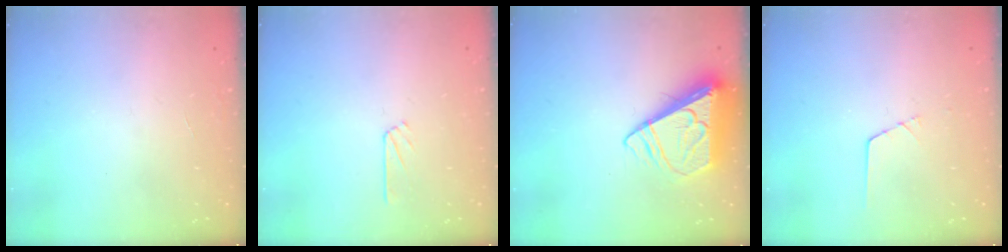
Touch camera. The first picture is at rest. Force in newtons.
{"total": 2.5, "press": 2.5, "slide": 0.2}
{"total": 8.6, "press": 8.4, "slide": 1.3}
{"total": 1.3, "press": 1.3, "slide": 0.2}